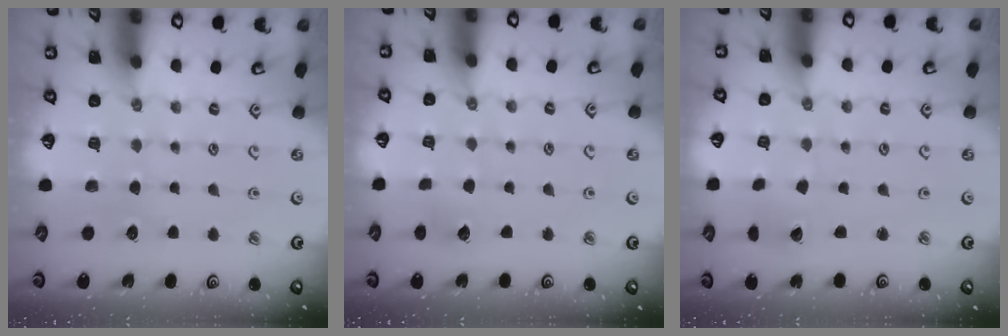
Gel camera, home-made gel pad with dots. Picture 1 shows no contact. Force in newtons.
{"total": 3.6, "press": 3.5, "slide": 0.4}
{"total": 2.7, "press": 2.7, "slide": 0.3}